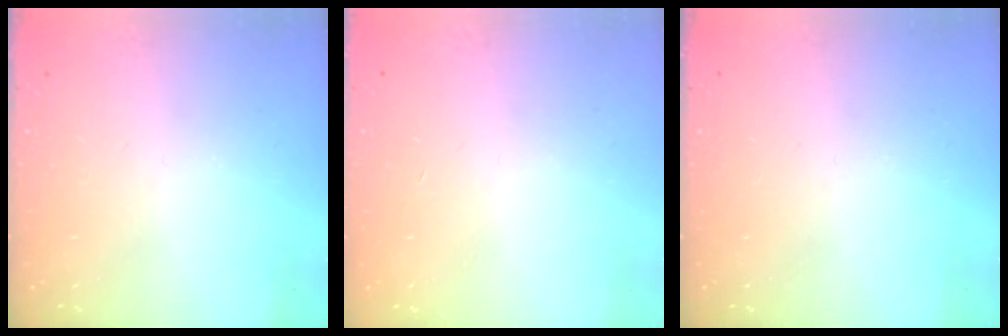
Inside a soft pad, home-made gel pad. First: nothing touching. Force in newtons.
{"total": 0.9, "press": 0.8, "slide": 0.2}
{"total": 0.0}